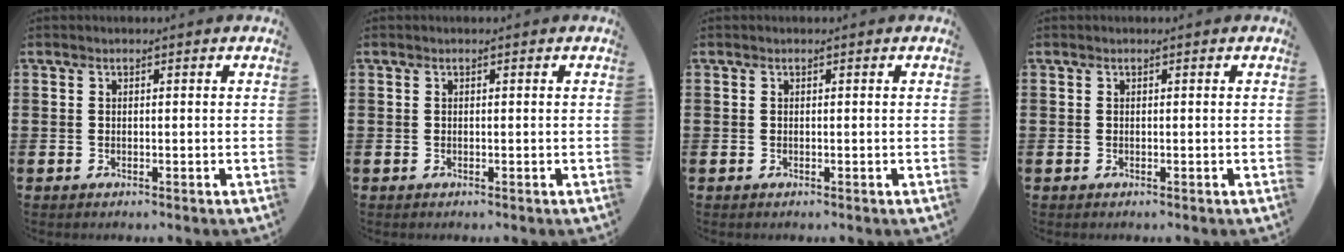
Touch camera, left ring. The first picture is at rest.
{"total": 0.0}
{"total": 0.0}
{"total": 0.0}